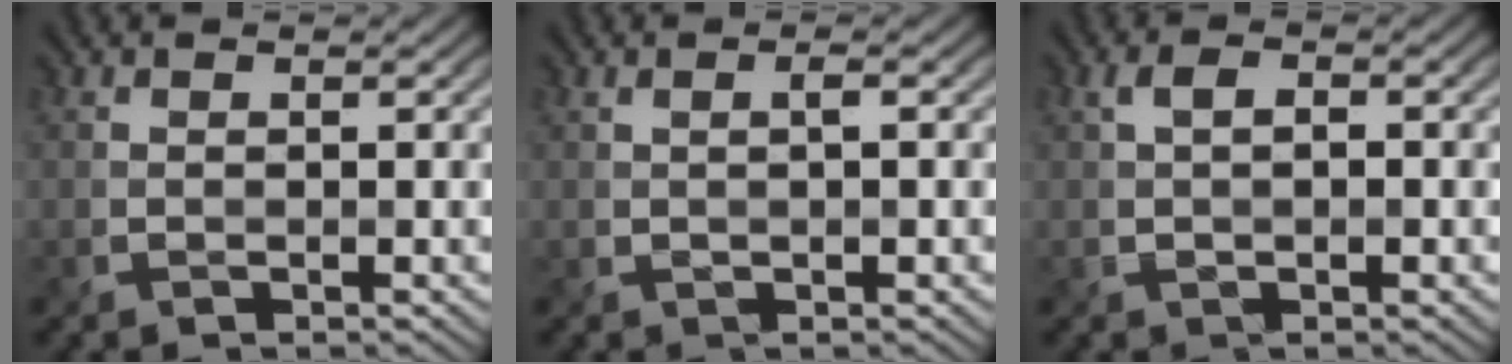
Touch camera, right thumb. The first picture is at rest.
{"total": 1.1, "force": [0.1, 0.0, 1.1], "torque": [-0.021, 0.004, 0.001]}
{"total": 2.6, "force": [0.3, 1.3, 2.2], "torque": [-0.044, 0.007, 0.002]}